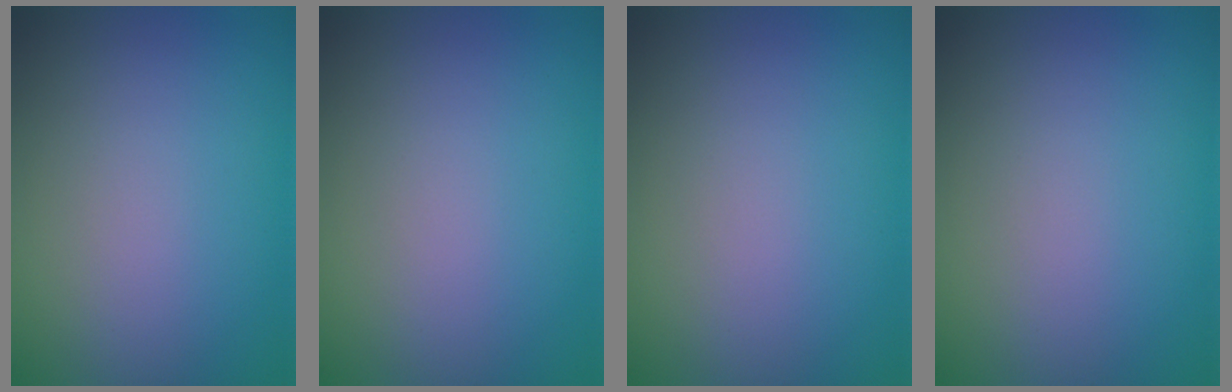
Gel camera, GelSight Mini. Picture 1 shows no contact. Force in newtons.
{"total": 0.0}
{"total": 0.0}
{"total": 0.0}